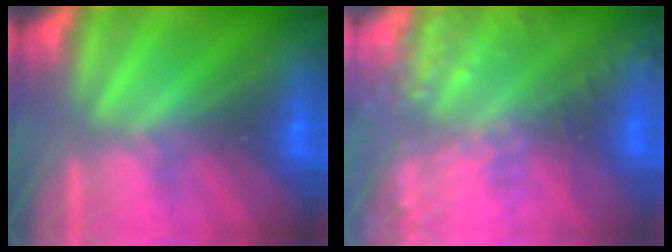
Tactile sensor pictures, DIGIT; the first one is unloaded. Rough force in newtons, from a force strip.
{"total": 8.7}